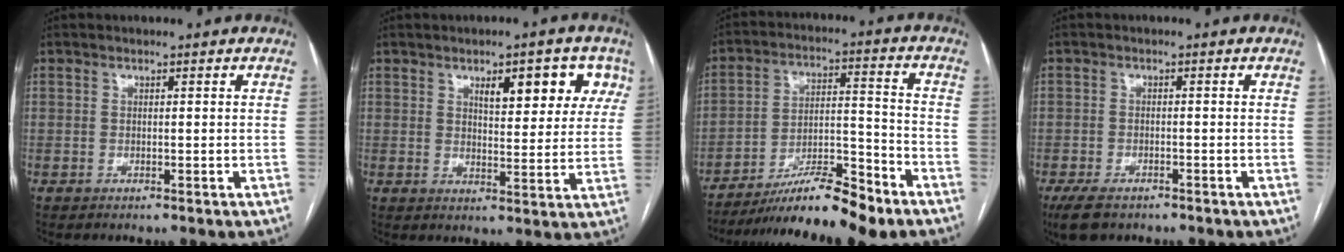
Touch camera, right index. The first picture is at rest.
{"total": 8.9, "force": [4.3, 3.2, 7.1], "torque": [-0.085, 0.014, 0.058]}
{"total": 14.5, "force": [-11.1, 1.3, 9.1], "torque": [-0.151, 0.001, -0.184]}
{"total": 4.7, "force": [-3.4, 2.3, 2.3], "torque": [-0.047, -0.006, -0.054]}